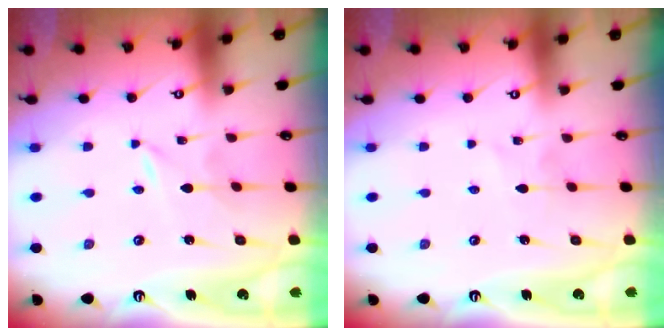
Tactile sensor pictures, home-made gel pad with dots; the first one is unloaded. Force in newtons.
{"total": 2.3, "press": 2.3, "slide": 0.2}